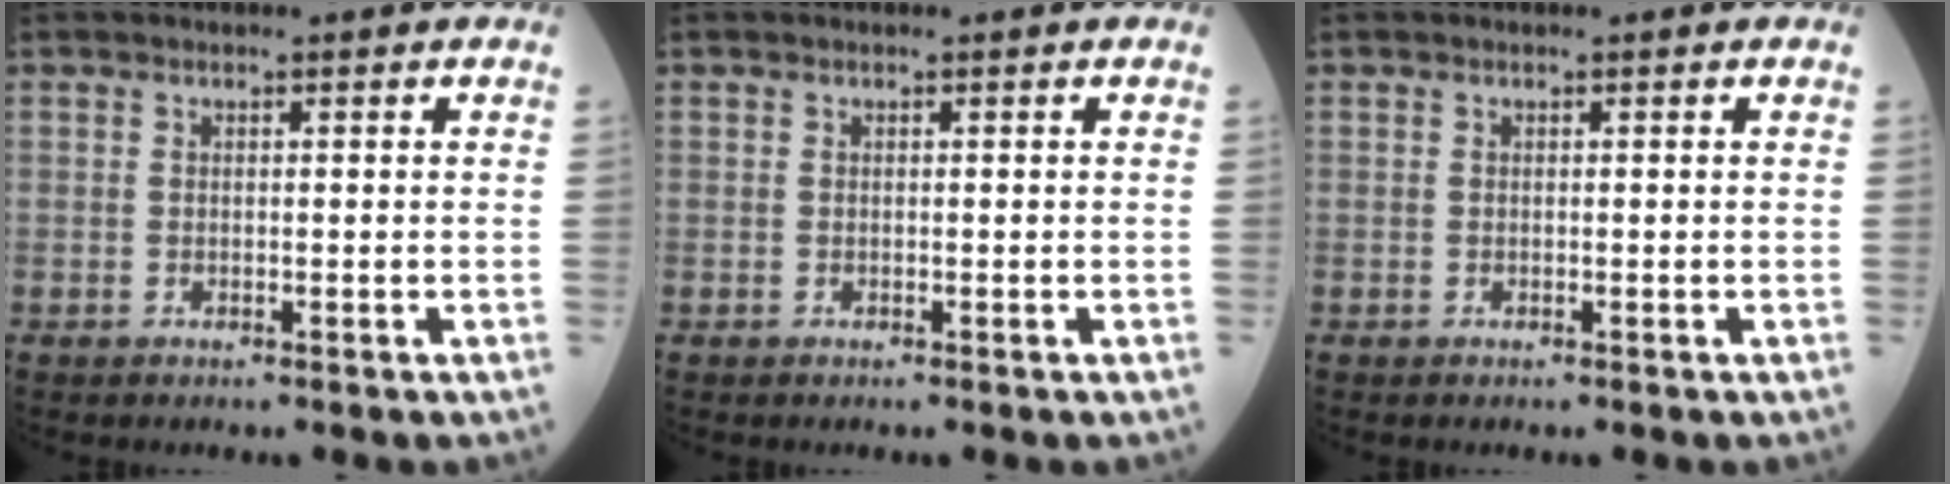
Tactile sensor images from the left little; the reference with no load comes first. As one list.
[{"total": 0.0}, {"total": 0.0}]